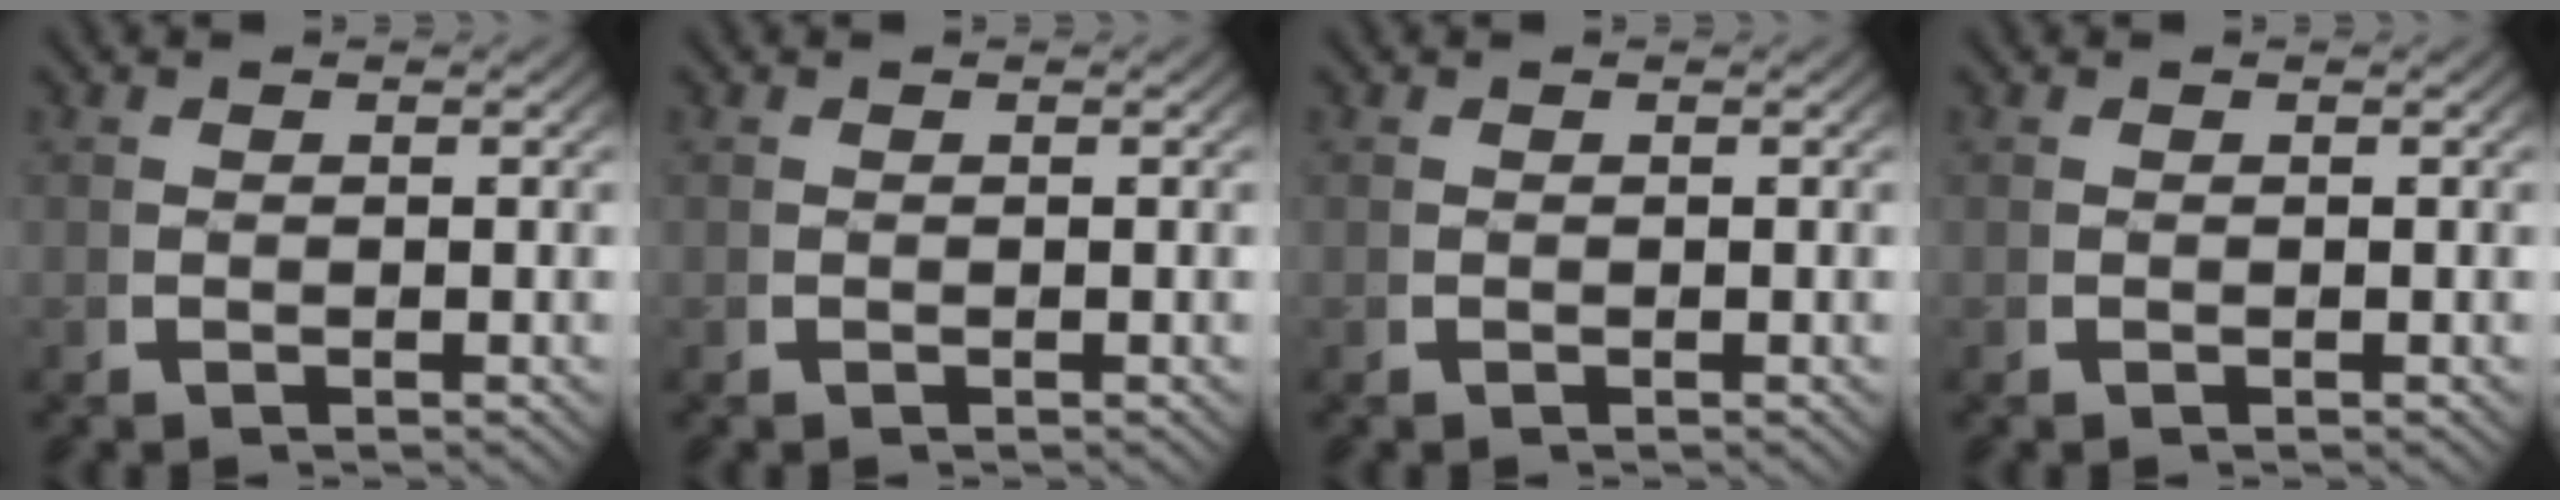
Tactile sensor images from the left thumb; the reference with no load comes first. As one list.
[{"total": 0.0}, {"total": 0.0}, {"total": 0.0}]